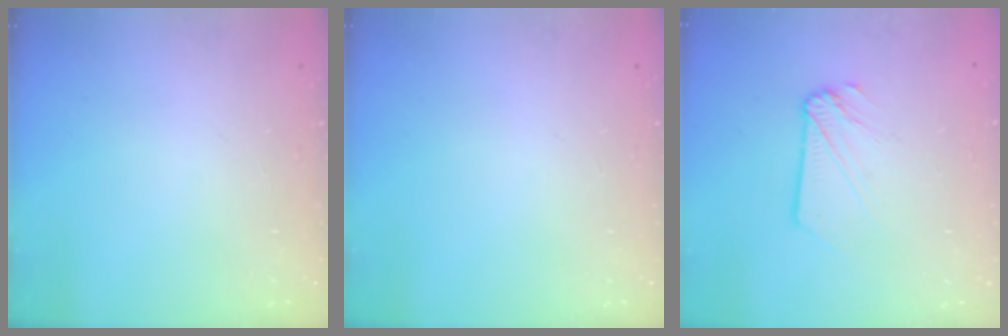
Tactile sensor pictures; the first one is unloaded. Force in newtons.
{"total": 0.0}
{"total": 3.7, "press": 3.6, "slide": 0.6}